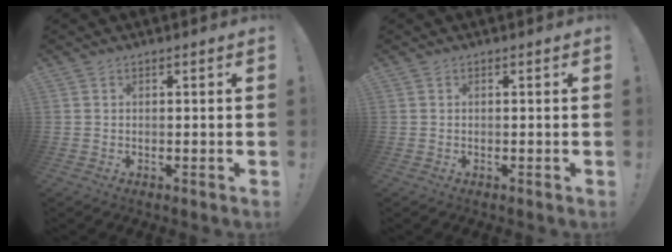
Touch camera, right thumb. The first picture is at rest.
{"total": 0.0}